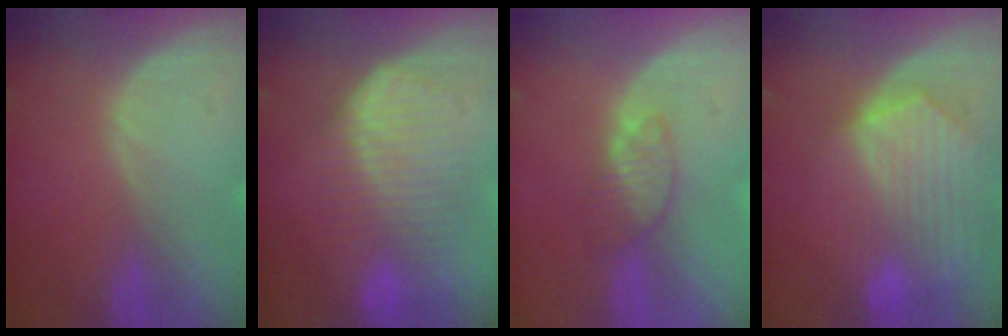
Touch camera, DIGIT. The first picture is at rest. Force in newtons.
{"total": 9.5, "press": 9.5, "slide": 0.7}
{"total": 3.4, "press": 3.4, "slide": 0.5}
{"total": 10.2, "press": 9.0, "slide": 4.9}